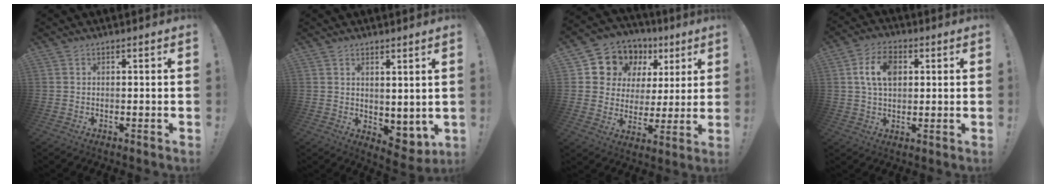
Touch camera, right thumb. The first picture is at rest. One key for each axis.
{"total": 5.1, "fx": 1.8, "fy": 3.7, "fz": 3.0, "tx": -0.021, "ty": -0.029, "tz": 0.041}
{"total": 10.6, "fx": 5.8, "fy": 8.4, "fz": 2.4, "tx": -0.044, "ty": -0.046, "tz": 0.119}
{"total": 9.8, "fx": 2.5, "fy": 6.3, "fz": 7.1, "tx": -0.126, "ty": 0.010, "tz": 0.046}